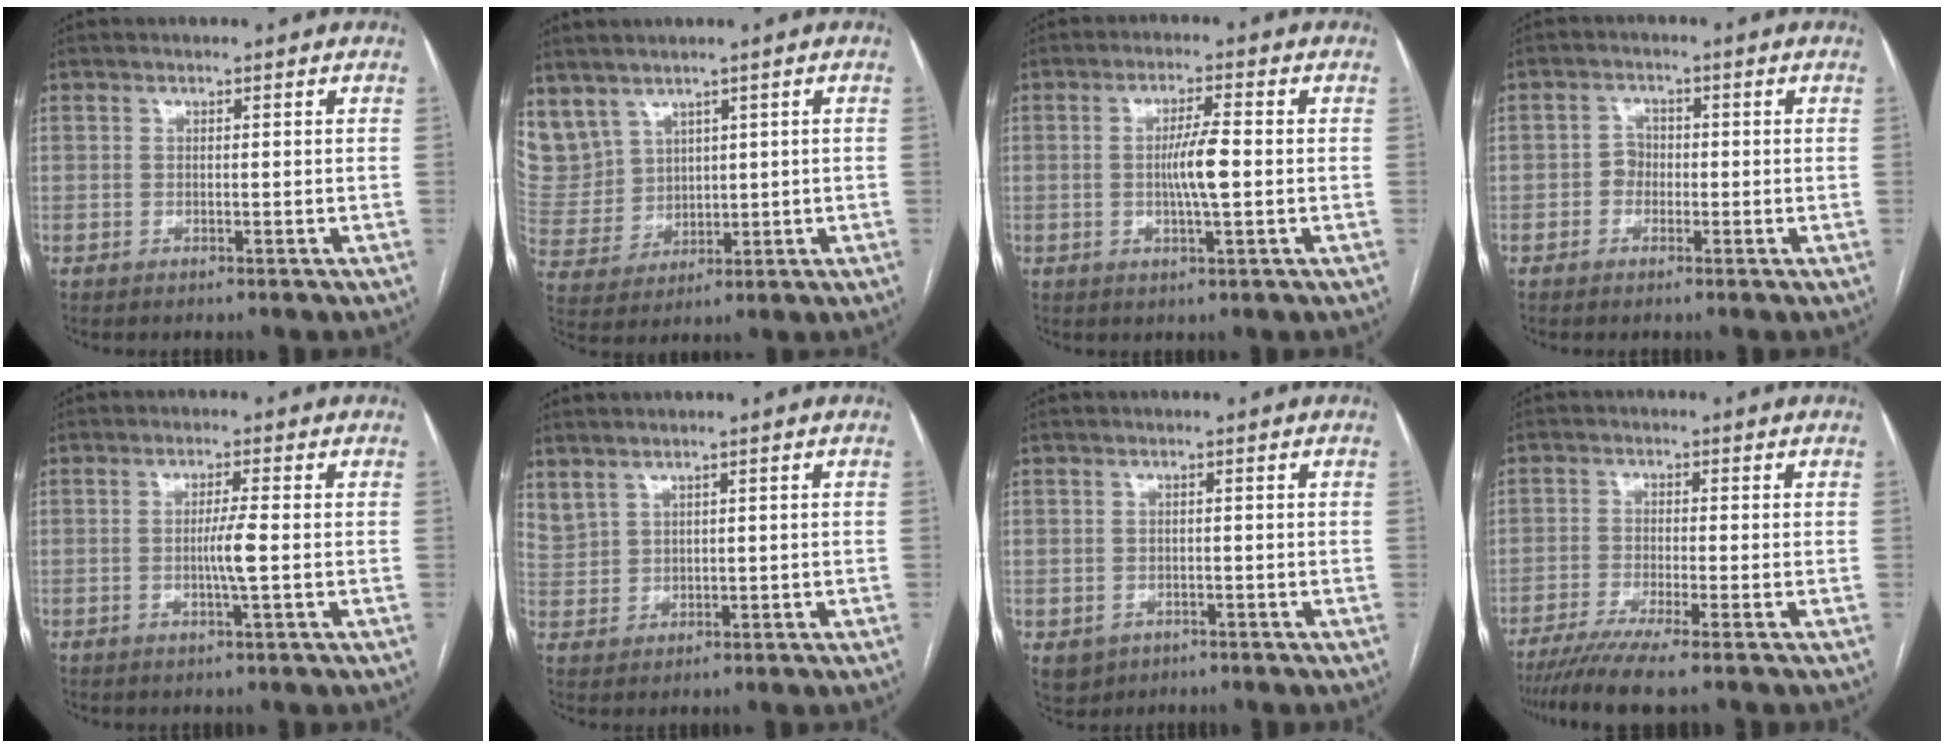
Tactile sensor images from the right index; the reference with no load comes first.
{"total": 10.5, "force": [6.3, 8.1, 2.1], "torque": [-0.081, 0.037, 0.161]}
{"total": 5.3, "force": [-0.3, 0.3, 5.3], "torque": [-0.098, -0.001, -0.007]}
{"total": 2.3, "force": [-0.7, 1.9, 1.0], "torque": [-0.011, 0.008, -0.015]}
{"total": 3.4, "force": [-0.5, -0.4, 3.4], "torque": [-0.063, -0.004, -0.008]}
{"total": 3.8, "force": [3.0, 2.0, 1.2], "torque": [-0.036, 0.009, 0.075]}
{"total": 4.1, "force": [-1.9, 3.5, 1.0], "torque": [-0.016, -0.001, -0.022]}
{"total": 7.0, "force": [-5.4, -1.0, 4.4], "torque": [-0.067, -0.019, -0.092]}